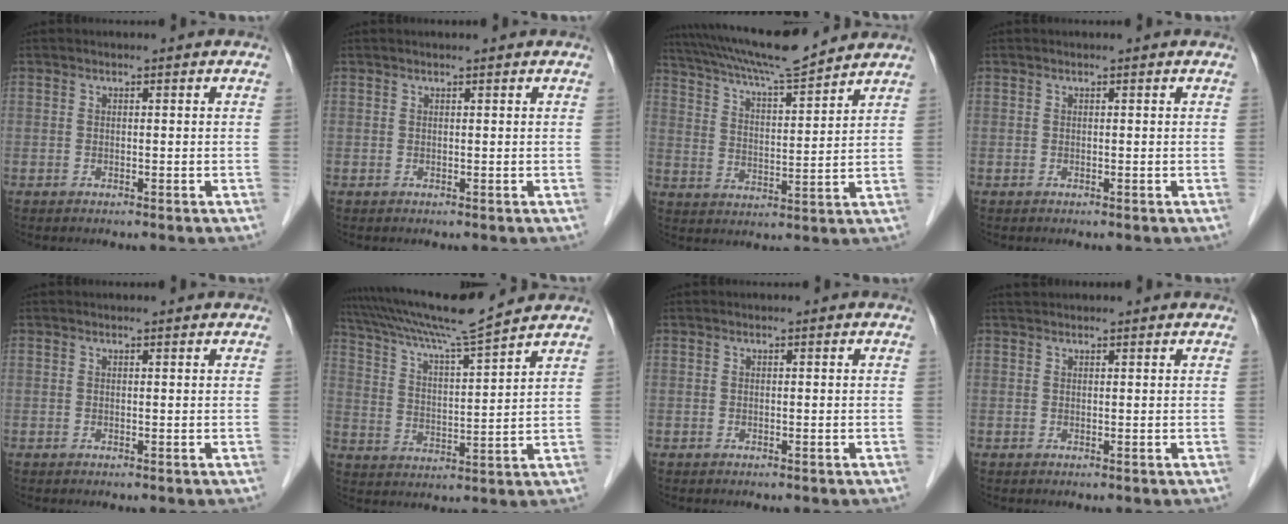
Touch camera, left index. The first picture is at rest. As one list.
[{"total": 1.1, "force": [1.0, 0.0, 0.5], "torque": [-0.007, 0.014, 0.018]}, {"total": 14.3, "force": [13.1, 0.4, 5.8], "torque": [-0.112, 0.014, 0.217]}, {"total": 0.0}, {"total": 0.8, "force": [0.8, 0.0, 0.1], "torque": [-0.009, 0.001, 0.009]}, {"total": 13.1, "force": [11.9, -1.8, 5.0], "torque": [-0.100, 0.005, 0.205]}, {"total": 0.0}, {"total": 1.9, "force": [1.9, 0.2, 0.3], "torque": [-0.007, 0.022, 0.033]}]